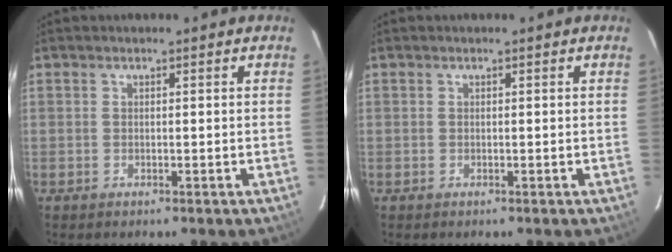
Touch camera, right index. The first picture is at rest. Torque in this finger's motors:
{"motor_torque": [0.00, 0.00, 0.00, 0.01]}